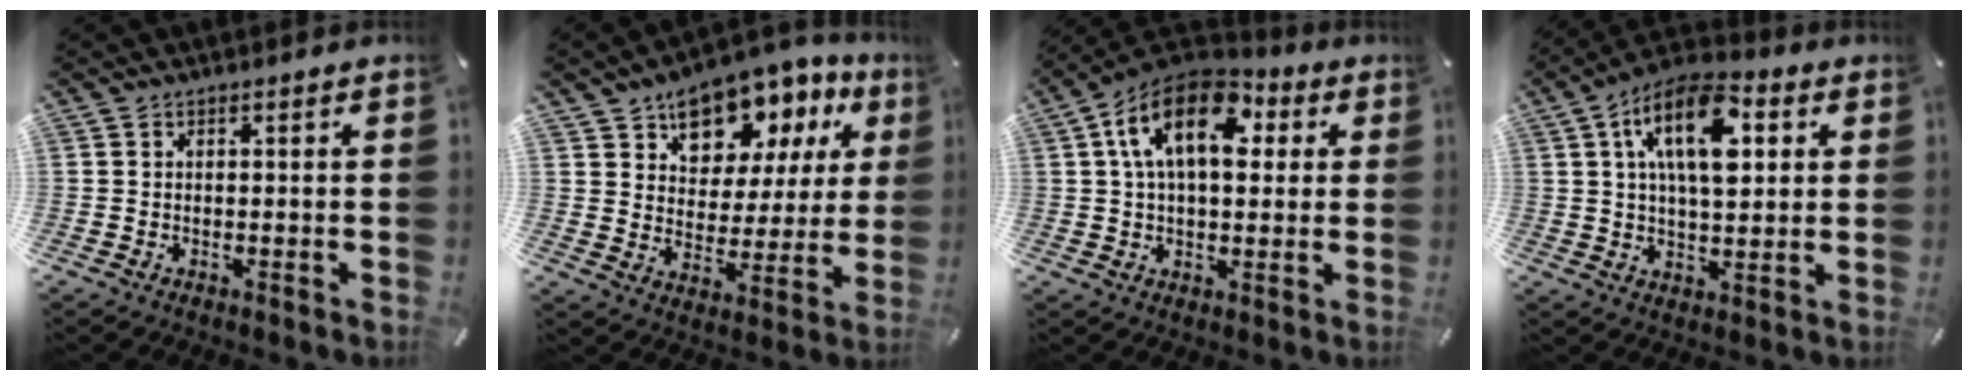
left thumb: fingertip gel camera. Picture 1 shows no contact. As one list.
[{"total": 12.6, "force": [9.1, 7.6, 4.0], "torque": [-0.060, -0.076, 0.162]}, {"total": 16.5, "force": [5.0, 9.5, 12.5], "torque": [-0.221, -0.003, 0.082]}, {"total": 15.2, "force": [4.9, 7.8, 12.1], "torque": [-0.206, -0.003, 0.081]}]